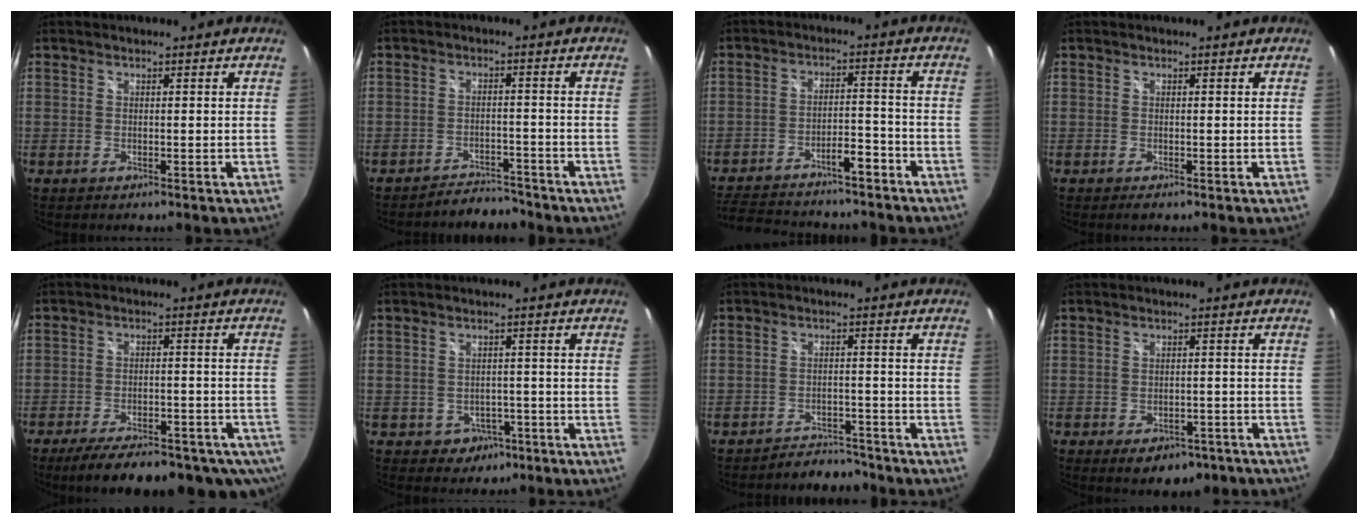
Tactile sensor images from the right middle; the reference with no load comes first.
{"total": 5.1, "force": [-5.0, 1.3, 0.2], "torque": [-0.013, 0.009, -0.070]}
{"total": 17.1, "force": [-14.1, 5.7, 7.7], "torque": [-0.151, 0.021, -0.195]}
{"total": 0.6, "force": [-0.5, 0.1, 0.4], "torque": [-0.008, -0.003, -0.008]}
{"total": 18.7, "force": [-13.8, 6.7, 10.7], "torque": [-0.185, -0.031, -0.180]}
{"total": 4.4, "force": [-2.1, 3.7, 1.1], "torque": [-0.033, 0.009, -0.017]}
{"total": 5.5, "force": [-5.2, 1.9, 0.2], "torque": [-0.011, 0.011, -0.070]}
{"total": 8.2, "force": [-5.7, 4.1, 4.3], "torque": [-0.074, -0.006, -0.062]}